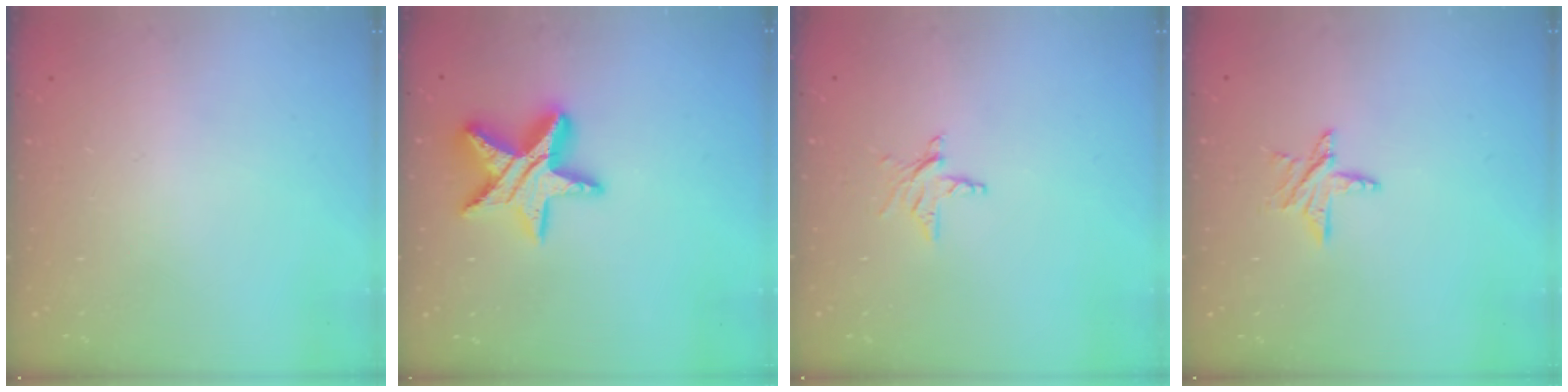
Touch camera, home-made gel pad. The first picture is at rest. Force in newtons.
{"total": 15.0, "press": 14.9, "slide": 1.1}
{"total": 3.9, "press": 3.8, "slide": 0.3}
{"total": 6.7, "press": 6.7, "slide": 0.5}